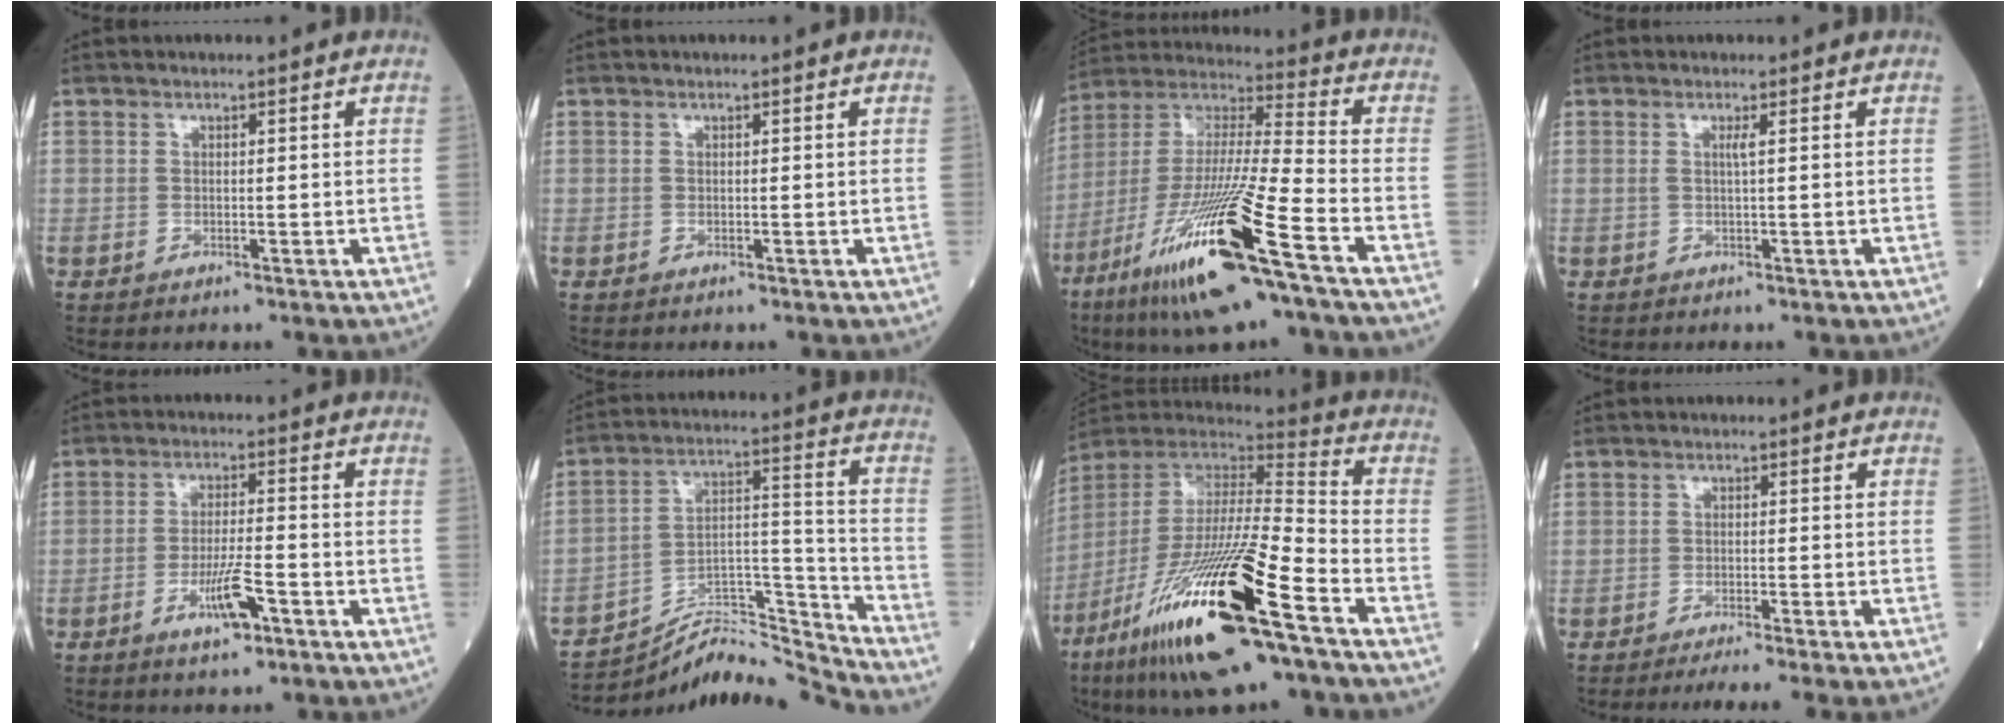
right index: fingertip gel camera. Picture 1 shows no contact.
{"total": 0.0}
{"total": 21.9, "force": [-11.0, 0.9, 18.9], "torque": [-0.391, -0.052, -0.209]}
{"total": 1.0, "force": [0.2, -0.3, 0.9], "torque": [-0.023, -0.001, 0.004]}
{"total": 6.0, "force": [-3.1, 0.9, 5.0], "torque": [-0.095, -0.004, -0.054]}
{"total": 14.9, "force": [-14.9, -0.7, 0.6], "torque": [-0.008, 0.058, -0.249]}
{"total": 26.1, "force": [-13.9, 2.7, 21.9], "torque": [-0.432, -0.060, -0.259]}
{"total": 6.8, "force": [-5.8, -1.5, 3.3], "torque": [-0.017, -0.014, -0.083]}